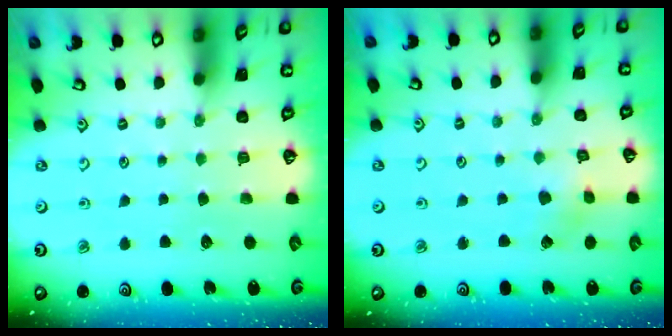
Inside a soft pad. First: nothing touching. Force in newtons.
{"total": 2.4, "press": 2.4, "slide": 0.2}